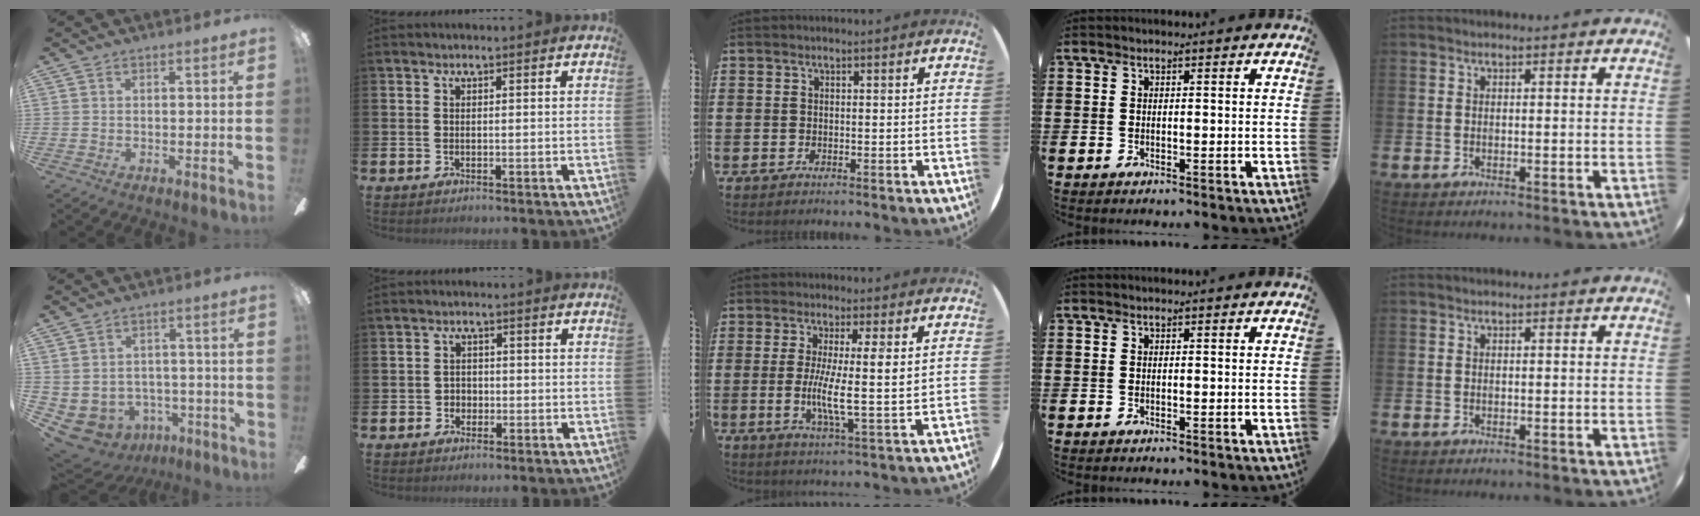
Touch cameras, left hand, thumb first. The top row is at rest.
{"thumb": {"total": 5.3, "force": [-2.8, 4.3, 1.2], "torque": [-0.050, 0.011, -0.050]}, "index": {"total": 1.8, "force": [-0.7, 1.6, 0.3], "torque": [-0.003, 0.001, -0.020]}, "middle": {"total": 6.7, "force": [0.8, 0.6, 6.6], "torque": [-0.115, -0.009, 0.009]}}